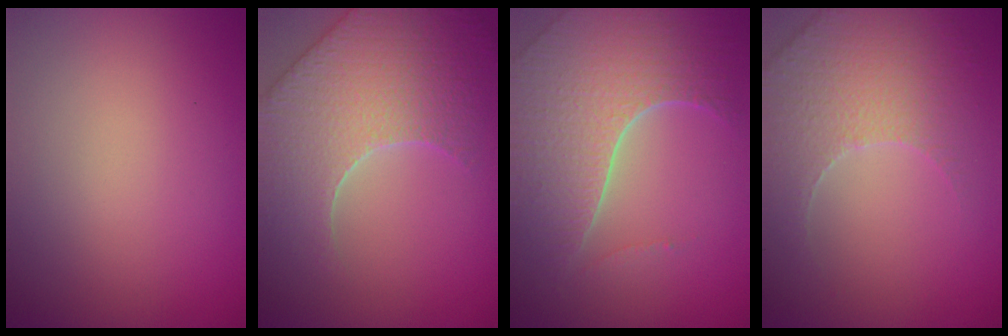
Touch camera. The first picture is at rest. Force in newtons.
{"total": 7.7, "press": 6.1, "slide": 4.6}
{"total": 7.4, "press": 5.3, "slide": 5.3}
{"total": 3.8, "press": 3.7, "slide": 0.9}